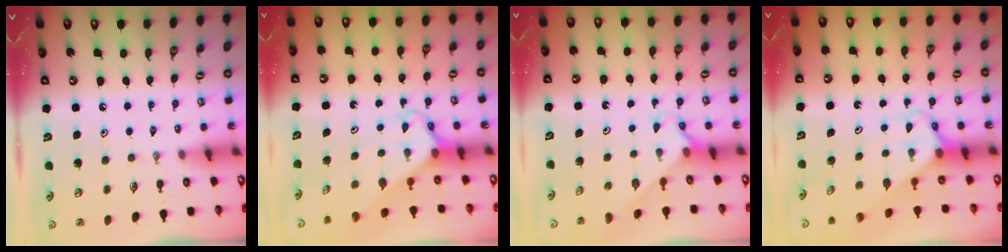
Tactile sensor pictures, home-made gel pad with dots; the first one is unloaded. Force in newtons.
{"total": 2.5, "press": 2.5, "slide": 0.2}
{"total": 3.4, "press": 3.4, "slide": 0.3}
{"total": 3.0, "press": 3.0, "slide": 0.2}